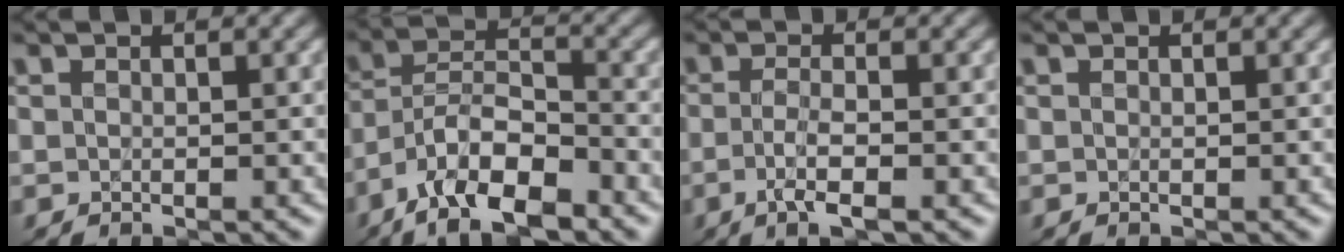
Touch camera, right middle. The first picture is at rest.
{"total": 9.5, "force": [-6.4, 3.5, 6.1], "torque": [-0.100, 0.010, -0.123]}
{"total": 3.1, "force": [-1.2, 0.7, 2.7], "torque": [-0.056, 0.000, -0.028]}
{"total": 0.0}